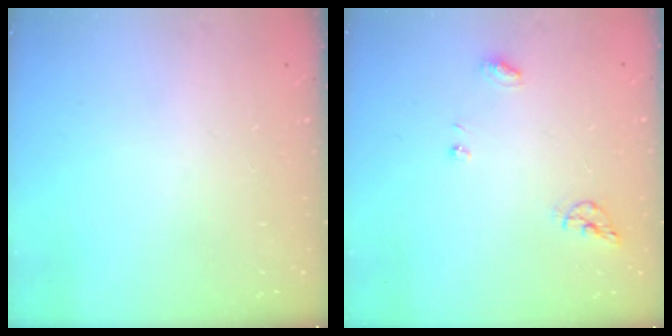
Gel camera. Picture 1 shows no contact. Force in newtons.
{"total": 6.7, "press": 6.7, "slide": 0.3}